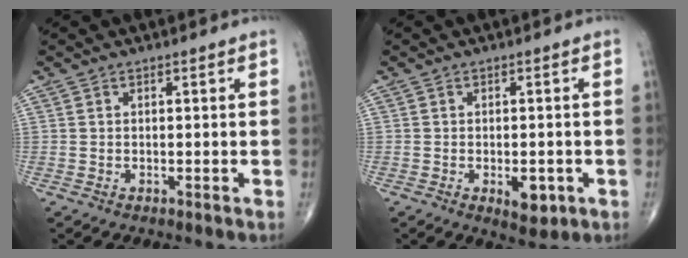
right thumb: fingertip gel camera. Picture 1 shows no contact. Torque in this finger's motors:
{"motor_torque": [1.54, 0.72, 0.44, -0.58, 0.16]}